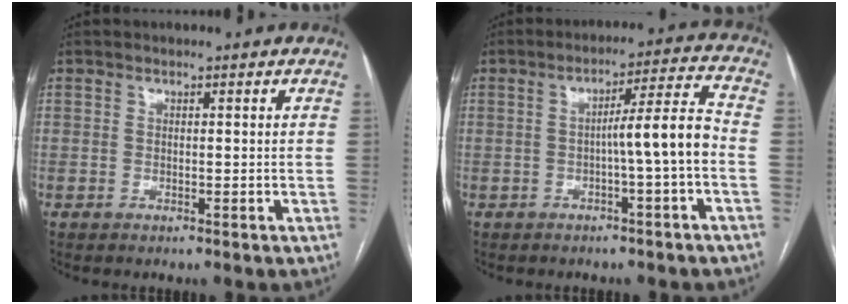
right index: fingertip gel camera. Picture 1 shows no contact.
{"total": 7.3, "force": [-1.6, -0.6, 7.1], "torque": [-0.108, 0.019, -0.022]}